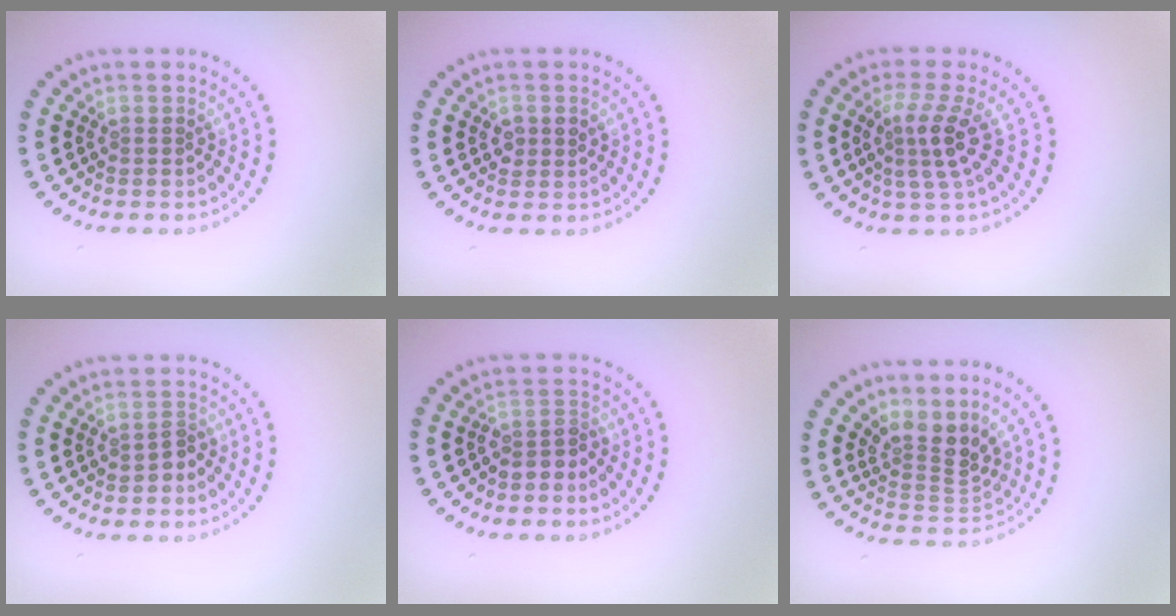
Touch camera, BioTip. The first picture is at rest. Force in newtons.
{"total": 1.4, "press": 1.4, "slide": 0.2}
{"total": 3.2, "press": 2.4, "slide": 2.1}
{"total": 1.2, "press": 1.1, "slide": 0.4}
{"total": 2.0, "press": 1.4, "slide": 1.3}
{"total": 3.5, "press": 2.3, "slide": 2.6}